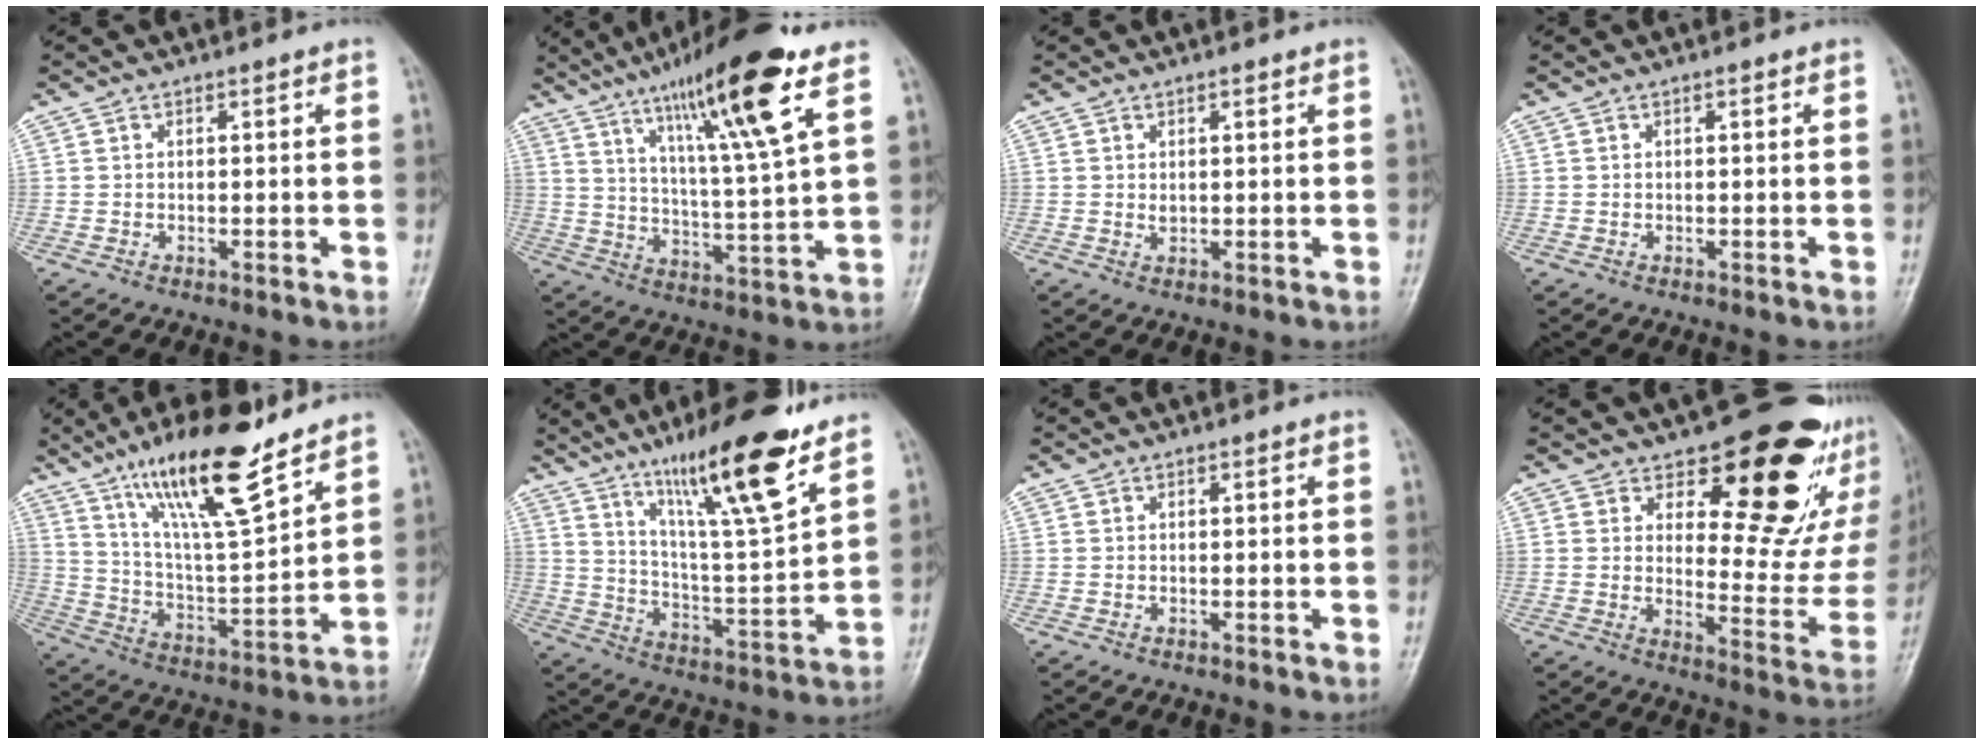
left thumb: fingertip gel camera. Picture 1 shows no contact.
{"total": 18.2, "force": [10.4, 1.5, 14.9], "torque": [-0.243, -0.044, 0.173]}
{"total": 2.0, "force": [0.8, 1.0, 1.5], "torque": [-0.020, -0.006, 0.018]}
{"total": 0.0}
{"total": 19.0, "force": [13.1, 4.0, 13.1], "torque": [-0.205, -0.068, 0.239]}
{"total": 19.1, "force": [12.5, 2.7, 14.1], "torque": [-0.215, -0.066, 0.214]}
{"total": 0.0}
{"total": 21.9, "force": [14.0, 10.4, 13.2], "torque": [-0.125, -0.106, 0.179]}